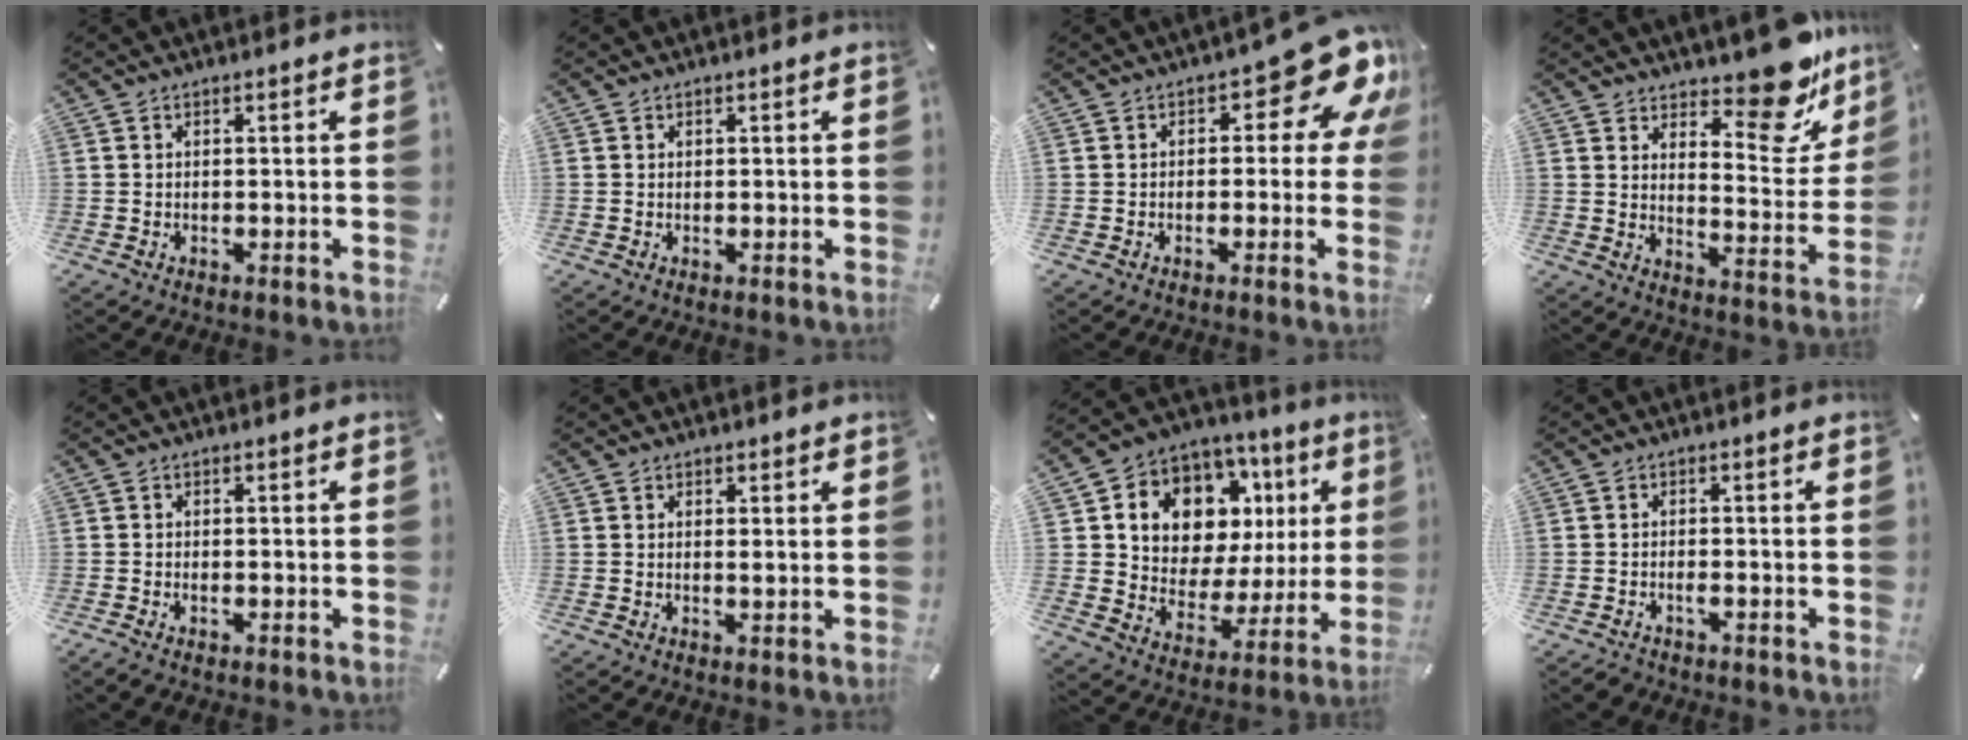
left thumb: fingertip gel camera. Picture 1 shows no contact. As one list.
[{"total": 0.0}, {"total": 11.9, "force": [5.2, 5.4, 9.3], "torque": [-0.117, -0.039, 0.090]}, {"total": 15.2, "force": [12.0, 6.1, 7.2], "torque": [-0.073, -0.117, 0.201]}, {"total": 0.7, "force": [-0.3, 0.4, 0.5], "torque": [-0.011, -0.002, -0.006]}, {"total": 1.2, "force": [0.8, 0.5, 0.6], "torque": [-0.005, -0.004, 0.014]}, {"total": 11.7, "force": [6.3, 8.7, 4.5], "torque": [-0.080, -0.066, 0.114]}, {"total": 1.3, "force": [-1.0, 0.4, 0.8], "torque": [-0.017, 0.001, -0.019]}]